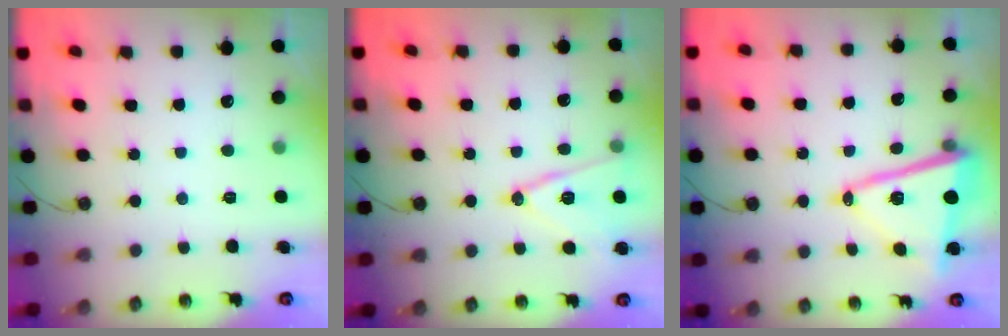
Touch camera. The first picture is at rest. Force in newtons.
{"total": 13.4, "press": 13.0, "slide": 3.3}
{"total": 14.9, "press": 14.8, "slide": 1.8}